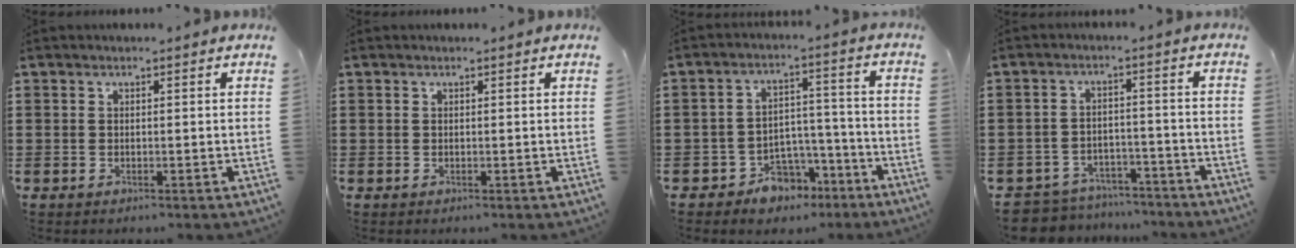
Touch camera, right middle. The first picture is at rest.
{"total": 0.0}
{"total": 6.0, "force": [-4.9, 3.3, 0.9], "torque": [-0.020, 0.025, -0.096]}
{"total": 5.5, "force": [-5.4, 0.9, -0.1], "torque": [-0.014, 0.009, -0.117]}